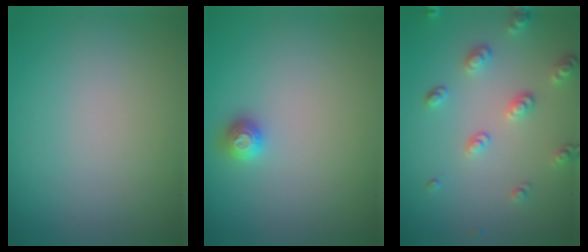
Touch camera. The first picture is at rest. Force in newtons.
{"total": 1.3, "press": 1.2, "slide": 0.3}
{"total": 2.6, "press": 2.4, "slide": 0.9}